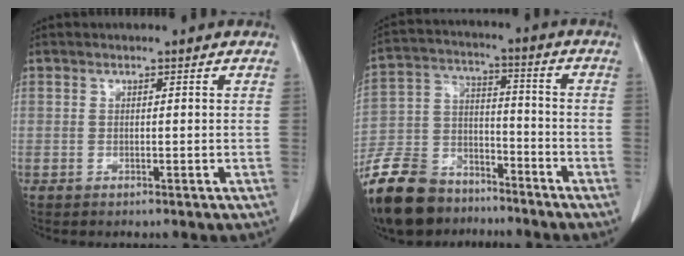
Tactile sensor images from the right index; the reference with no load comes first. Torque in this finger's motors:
{"motor_torque": [-0.12, -0.83, -1.06, -0.21]}